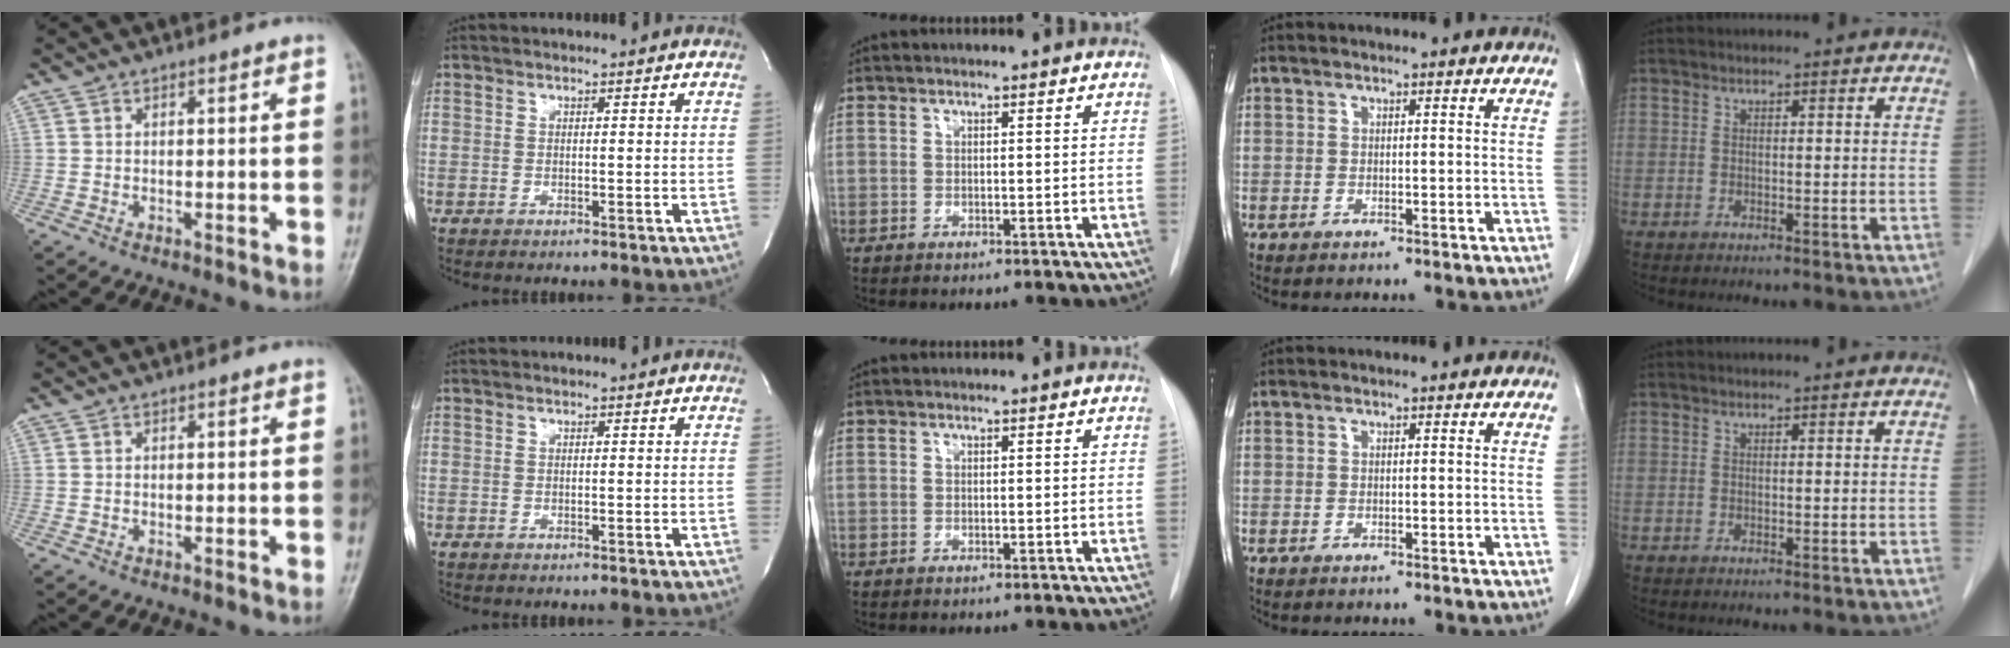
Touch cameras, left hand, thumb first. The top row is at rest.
{}